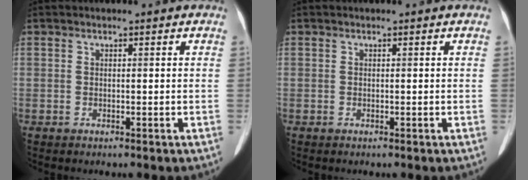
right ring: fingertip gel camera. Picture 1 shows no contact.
{"total": 0.0}